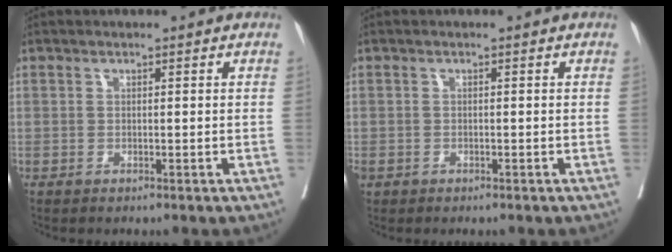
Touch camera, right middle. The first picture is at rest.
{"total": 1.1, "force": [-0.6, 0.8, 0.4], "torque": [-0.011, 0.001, -0.009]}